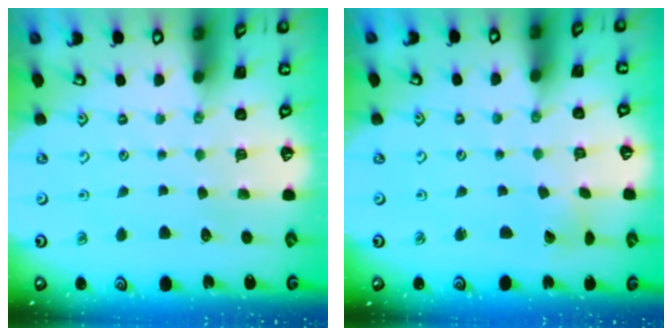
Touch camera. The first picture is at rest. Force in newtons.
{"total": 1.6, "press": 1.5, "slide": 0.4}